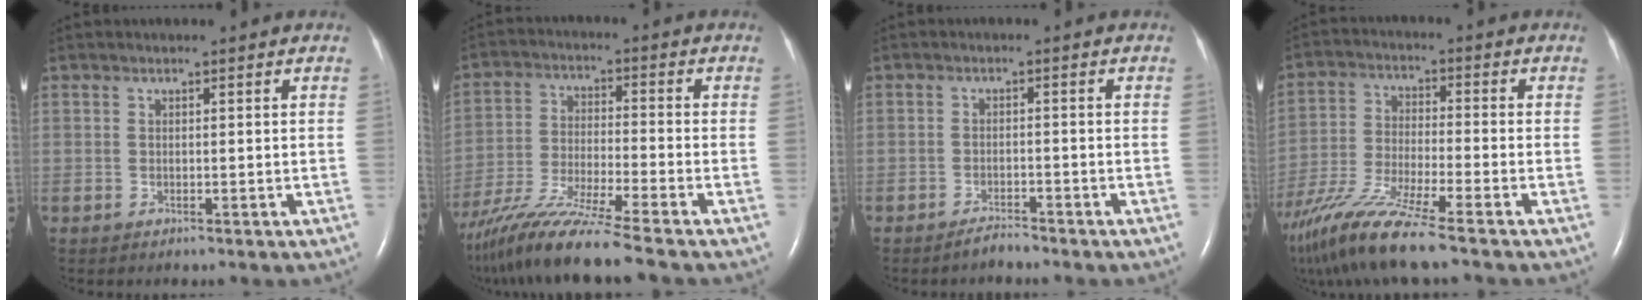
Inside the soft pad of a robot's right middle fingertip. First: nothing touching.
{"total": 13.5, "force": [-11.2, -1.3, 7.5], "torque": [-0.144, -0.035, -0.202]}
{"total": 1.9, "force": [-1.8, 0.1, 0.3], "torque": [-0.007, -0.004, -0.031]}
{"total": 13.0, "force": [-10.0, -0.4, 8.4], "torque": [-0.173, -0.034, -0.187]}